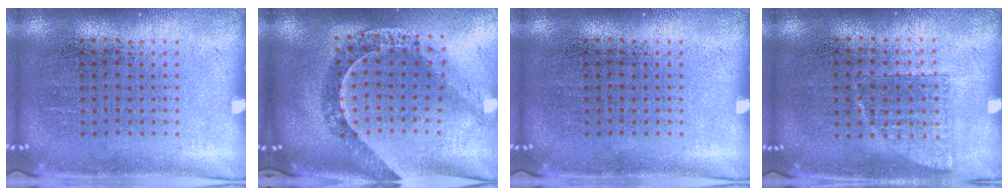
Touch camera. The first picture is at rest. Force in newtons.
{"total": 1.1, "press": 1.1, "slide": 0.3}
{"total": 0.0}
{"total": 0.7, "press": 0.7, "slide": 0.2}